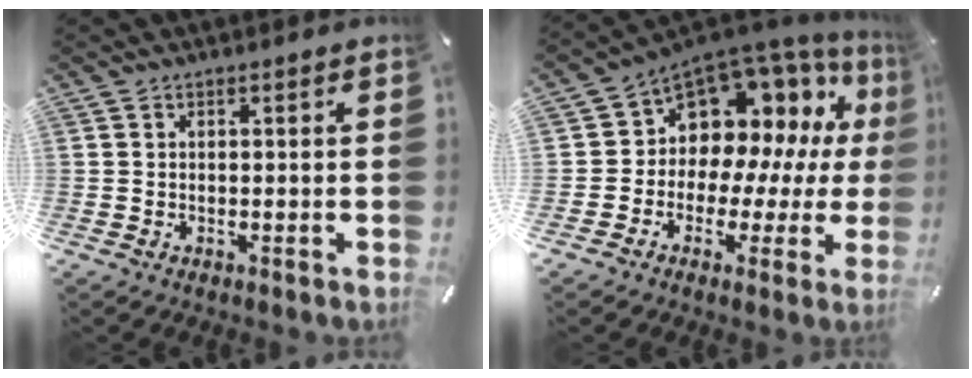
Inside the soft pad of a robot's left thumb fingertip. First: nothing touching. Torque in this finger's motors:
{"motor_torque": [1.65, 2.44, 0.79, 0.46, 0.10]}